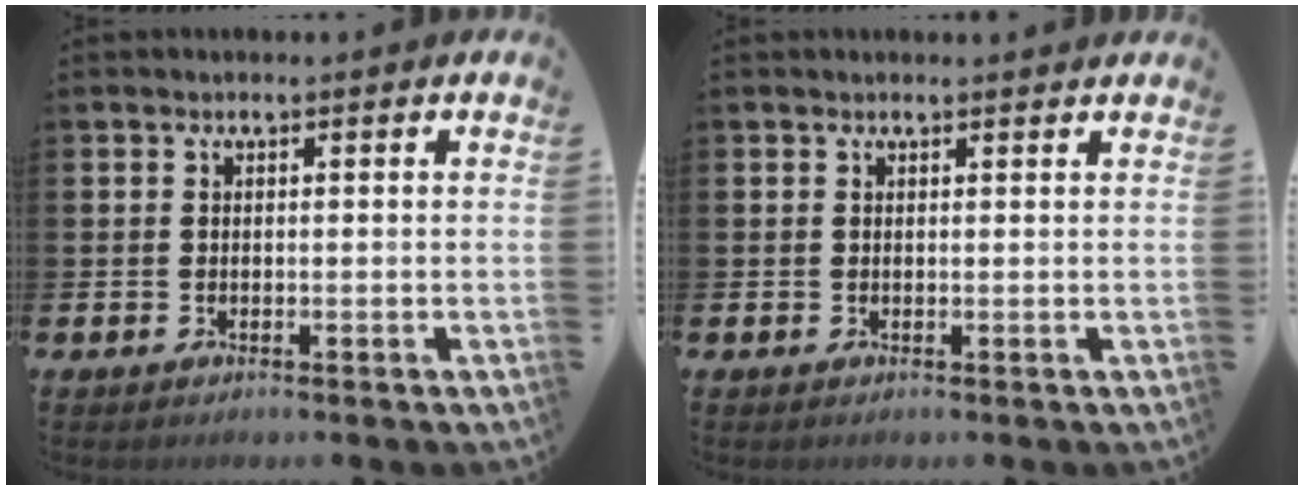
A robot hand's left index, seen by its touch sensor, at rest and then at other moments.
{"total": 0.6, "force": [0.6, 0.0, 0.2], "torque": [0.006, -0.004, 0.009]}